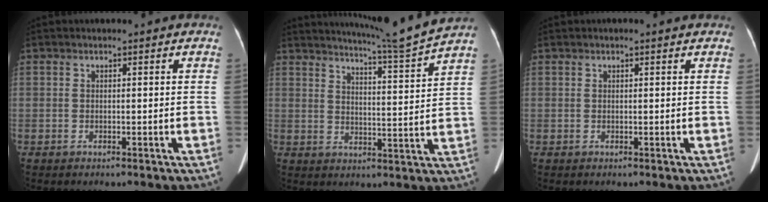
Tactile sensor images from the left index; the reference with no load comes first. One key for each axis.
{"total": 10.6, "fx": 9.8, "fy": -2.8, "fz": 2.8, "tx": -0.057, "ty": -0.044, "tz": 0.143}
{"total": 0.6, "fx": 0.6, "fy": 0.1, "fz": 0.3, "tx": -0.010, "ty": 0.009, "tz": 0.010}